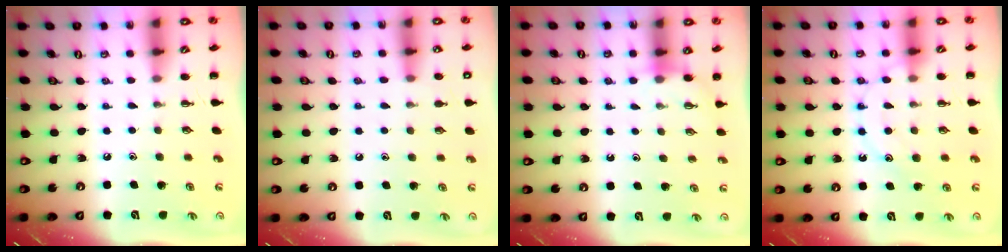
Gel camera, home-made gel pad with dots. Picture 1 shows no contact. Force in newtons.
{"total": 7.4, "press": 7.0, "slide": 2.2}
{"total": 2.6, "press": 2.5, "slide": 0.9}
{"total": 12.4, "press": 12.4, "slide": 1.3}